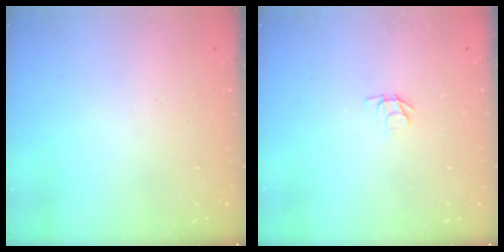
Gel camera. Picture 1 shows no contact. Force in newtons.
{"total": 2.7, "press": 2.7, "slide": 0.3}